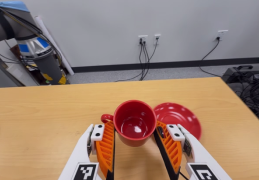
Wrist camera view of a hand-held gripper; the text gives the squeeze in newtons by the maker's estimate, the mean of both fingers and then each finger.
{"total": 2.7, "left": 2.3, "right": 3.0}